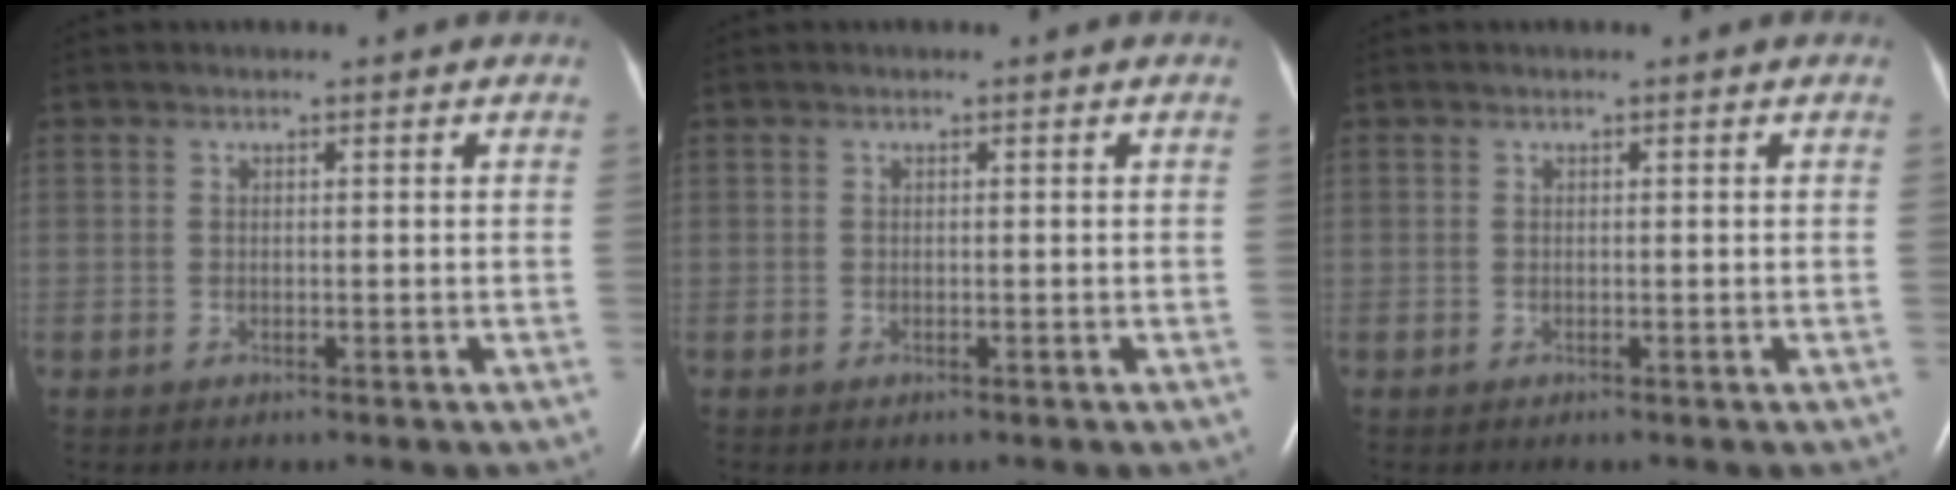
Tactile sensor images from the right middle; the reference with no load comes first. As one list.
[{"total": 0.0}, {"total": 0.0}]